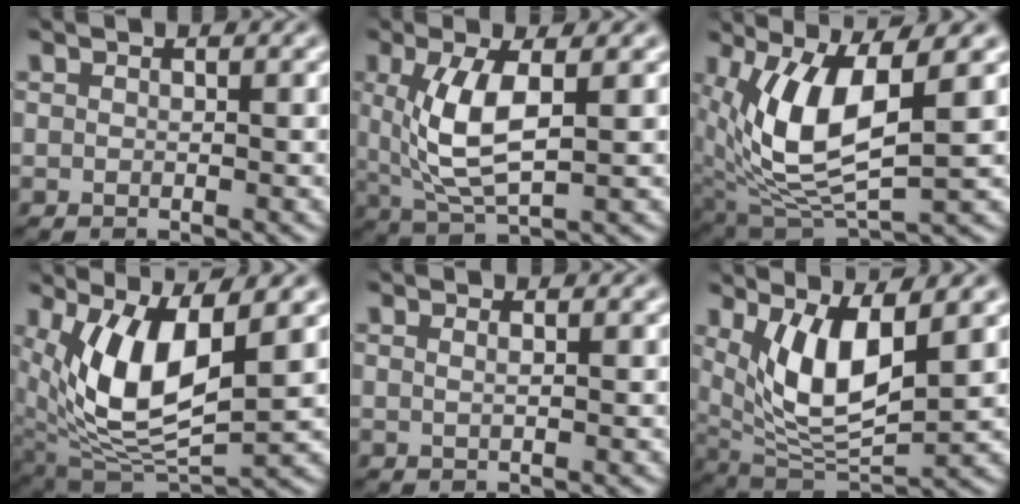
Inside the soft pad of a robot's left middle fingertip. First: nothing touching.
{"total": 5.7, "force": [1.0, 2.1, 5.3], "torque": [-0.119, -0.004, 0.025]}
{"total": 8.3, "force": [1.9, 3.3, 7.4], "torque": [-0.163, -0.012, 0.041]}
{"total": 9.2, "force": [2.4, 3.7, 8.1], "torque": [-0.167, -0.013, 0.046]}
{"total": 0.9, "force": [0.4, 0.4, 0.7], "torque": [-0.006, -0.002, -0.001]}
{"total": 7.1, "force": [2.2, 2.7, 6.2], "torque": [-0.128, -0.019, 0.047]}